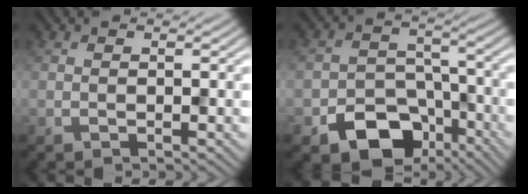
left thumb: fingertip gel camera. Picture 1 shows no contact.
{"total": 10.0, "force": [-5.8, 6.5, 4.8], "torque": [-0.083, -0.020, -0.101]}